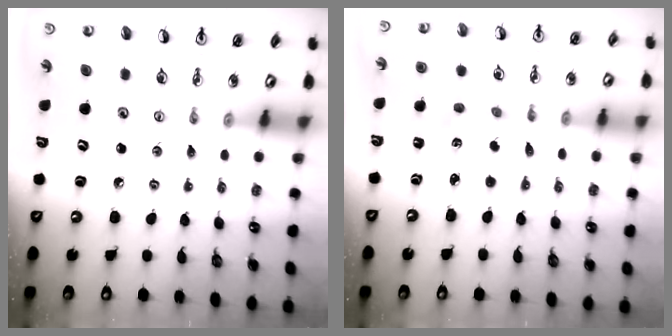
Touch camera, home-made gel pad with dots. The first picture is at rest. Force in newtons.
{"total": 2.4, "press": 2.3, "slide": 0.8}